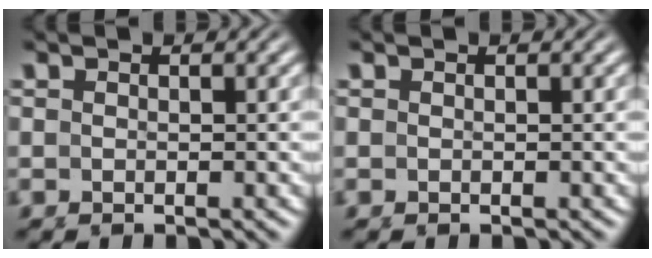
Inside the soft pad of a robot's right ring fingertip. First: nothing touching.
{"total": 0.0}